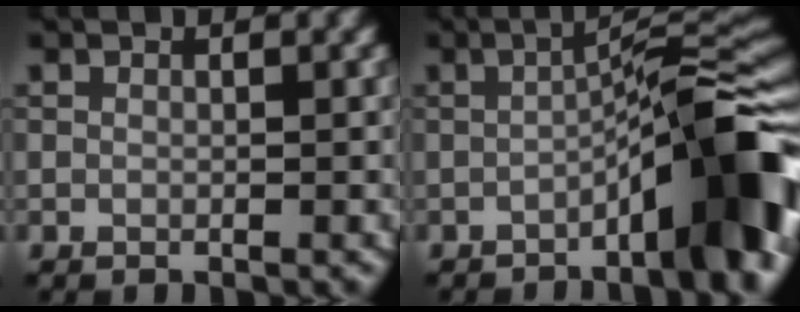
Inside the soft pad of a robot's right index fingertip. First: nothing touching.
{"total": 10.7, "force": [-4.4, 1.9, 9.6], "torque": [-0.118, 0.028, -0.069]}